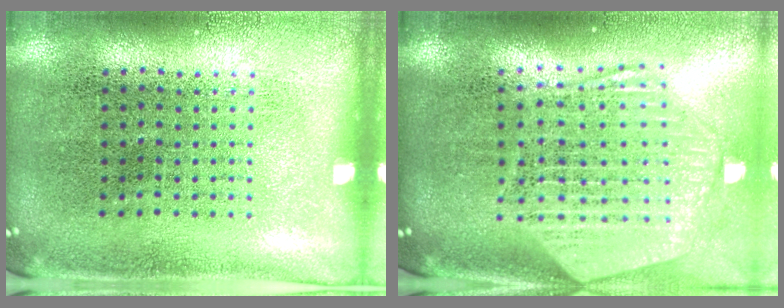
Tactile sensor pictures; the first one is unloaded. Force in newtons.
{"total": 2.8, "press": 2.3, "slide": 1.6}